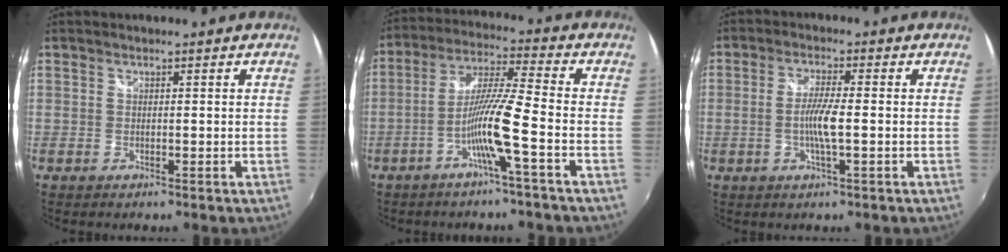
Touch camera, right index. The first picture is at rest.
{"total": 9.8, "force": [-4.3, -1.2, 8.7], "torque": [-0.178, 0.003, -0.085]}
{"total": 5.1, "force": [-1.0, 0.3, 5.0], "torque": [-0.098, -0.001, -0.019]}